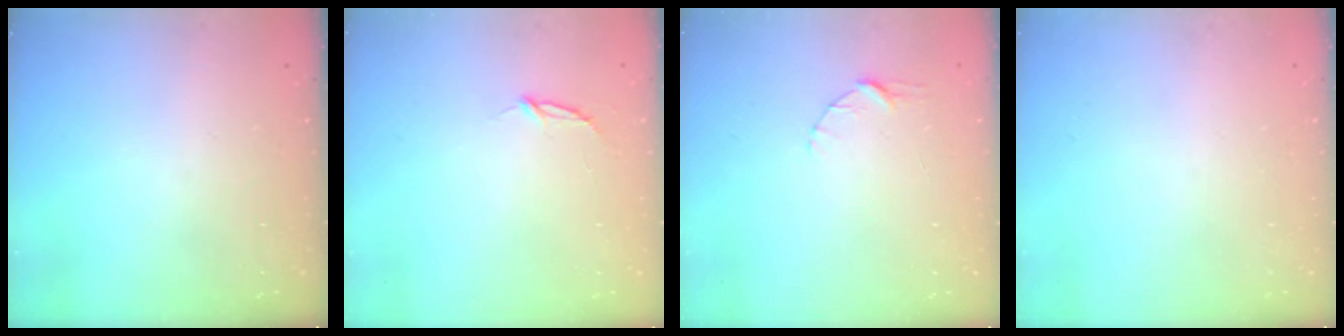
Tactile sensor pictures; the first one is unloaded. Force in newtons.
{"total": 2.8, "press": 2.8, "slide": 0.3}
{"total": 3.8, "press": 3.8, "slide": 0.4}
{"total": 0.0}